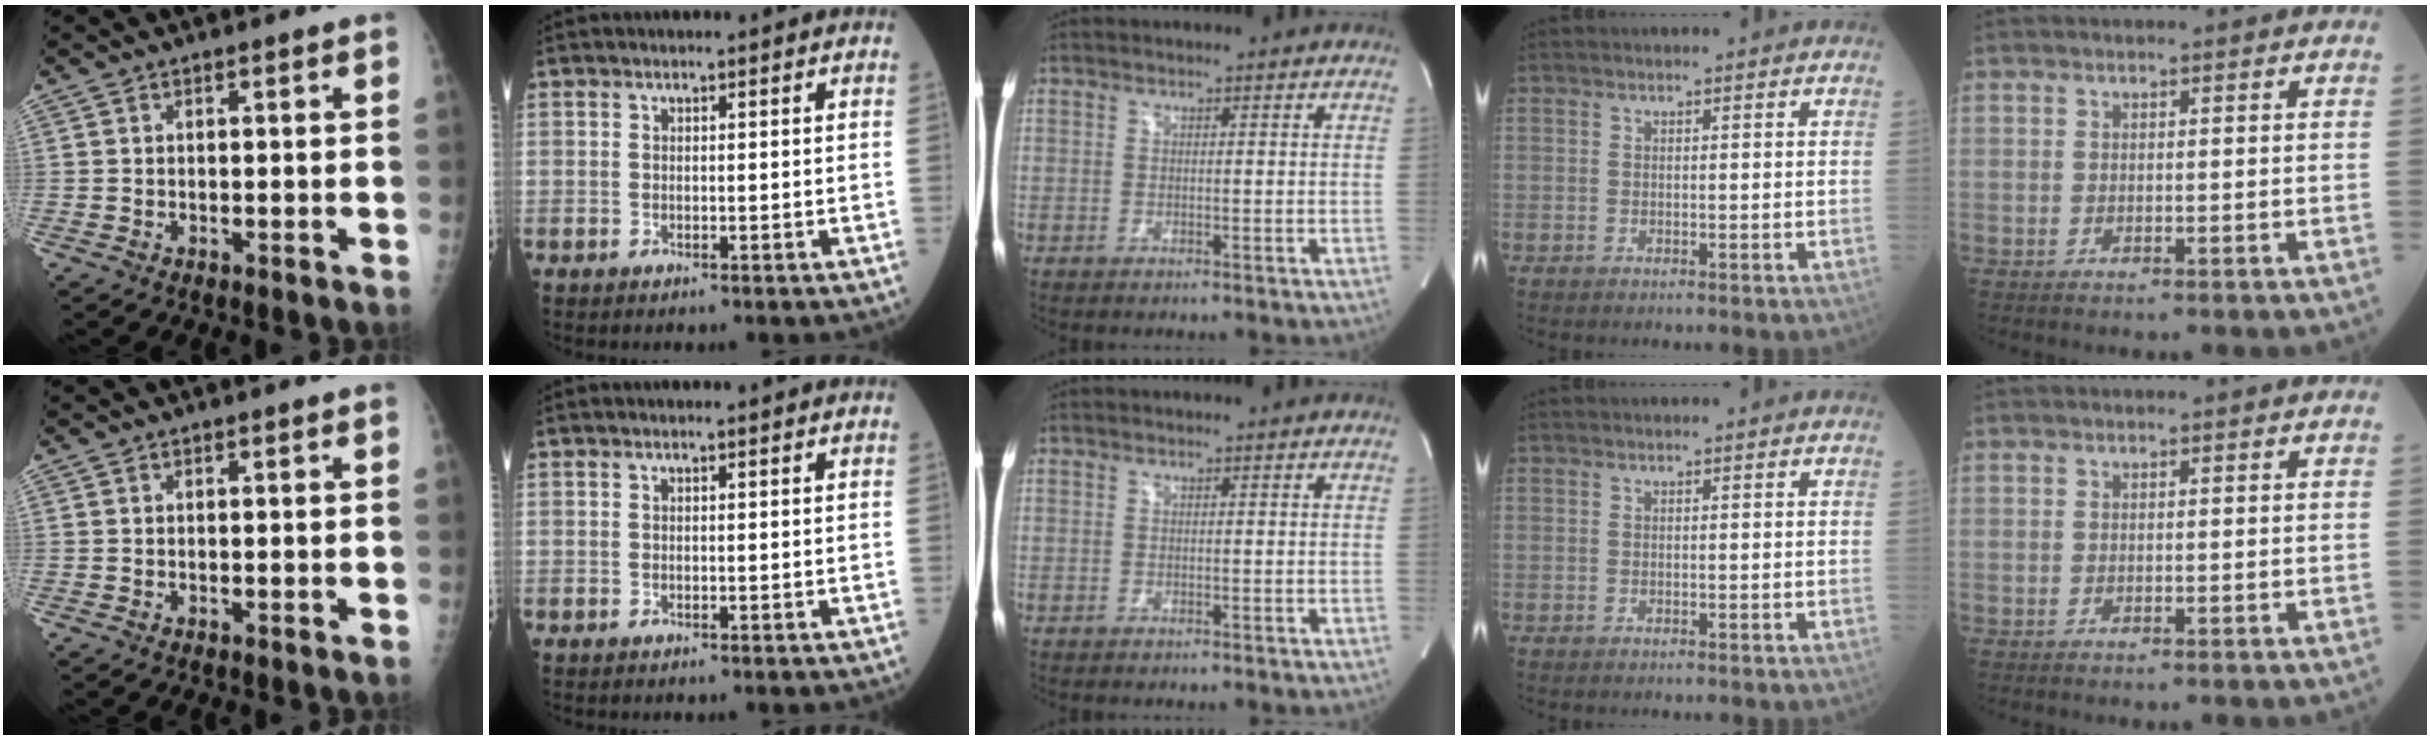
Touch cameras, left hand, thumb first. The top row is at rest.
{}